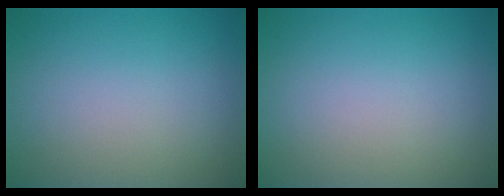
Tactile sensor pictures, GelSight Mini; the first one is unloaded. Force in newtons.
{"total": 0.0}